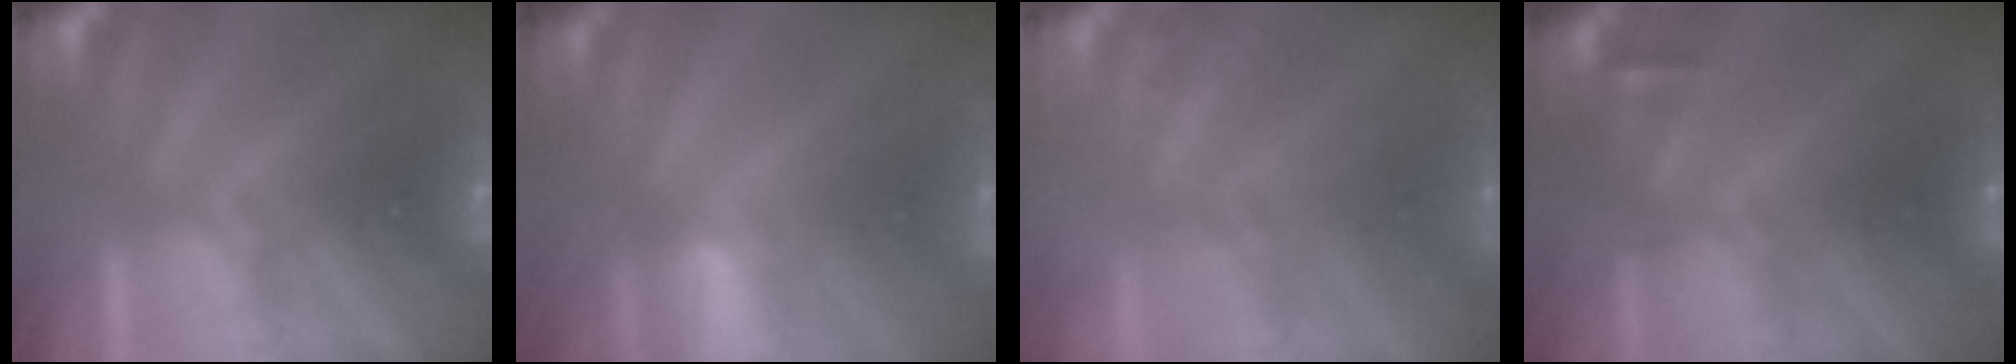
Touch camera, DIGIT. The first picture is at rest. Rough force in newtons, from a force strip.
{"total": 2.8}
{"total": 2.2}
{"total": 3.0}